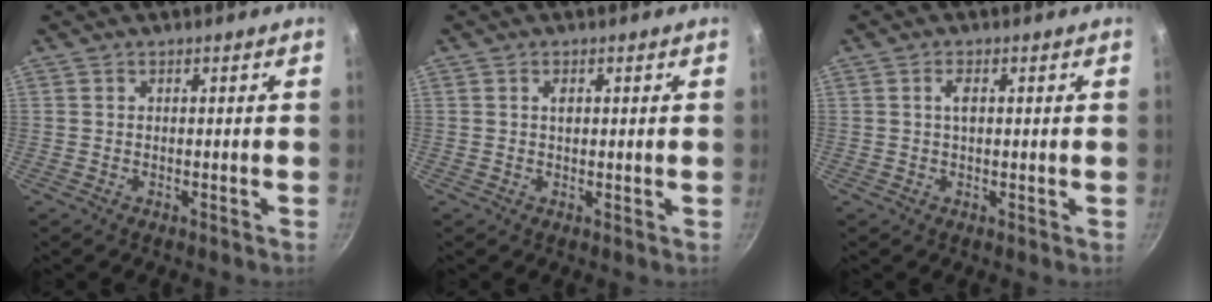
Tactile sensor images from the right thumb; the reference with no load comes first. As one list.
[{"total": 0.6, "force": [0.4, -0.1, 0.4], "torque": [-0.003, -0.004, 0.007]}, {"total": 1.2, "force": [0.4, 0.0, 1.1], "torque": [-0.020, 0.000, 0.008]}]